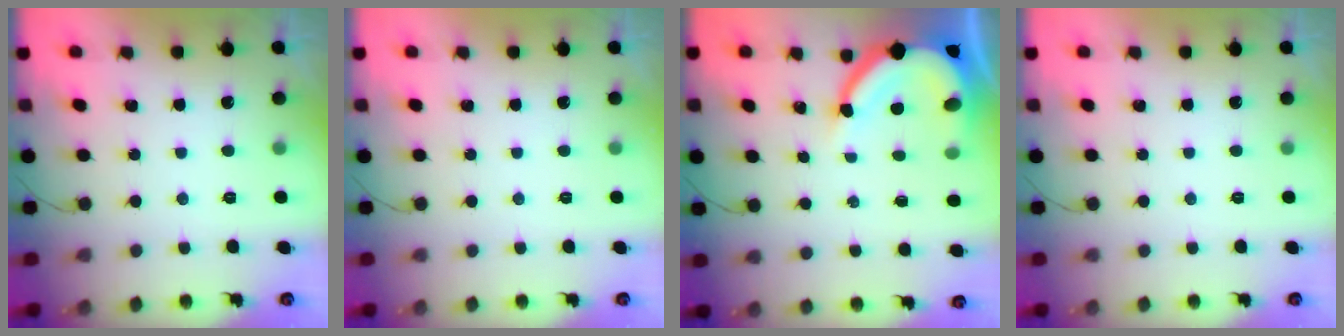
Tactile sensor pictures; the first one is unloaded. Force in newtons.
{"total": 0.0}
{"total": 10.1, "press": 10.0, "slide": 1.0}
{"total": 0.0}